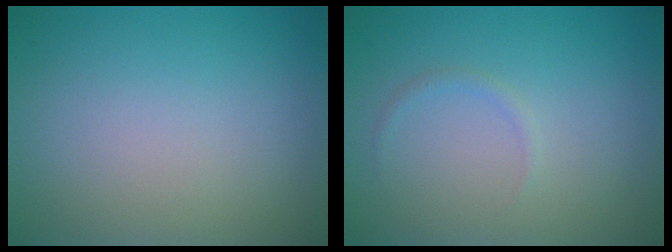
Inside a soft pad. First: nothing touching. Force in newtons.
{"total": 0.6, "press": 0.6, "slide": 0.1}